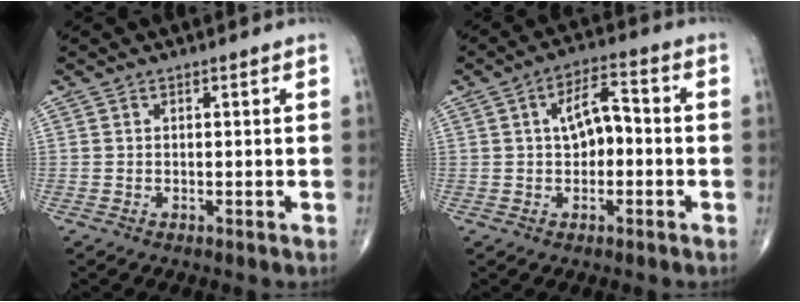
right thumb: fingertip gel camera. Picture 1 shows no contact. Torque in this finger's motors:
{"motor_torque": [0.10, 0.18, 0.33, 0.12, 0.04]}